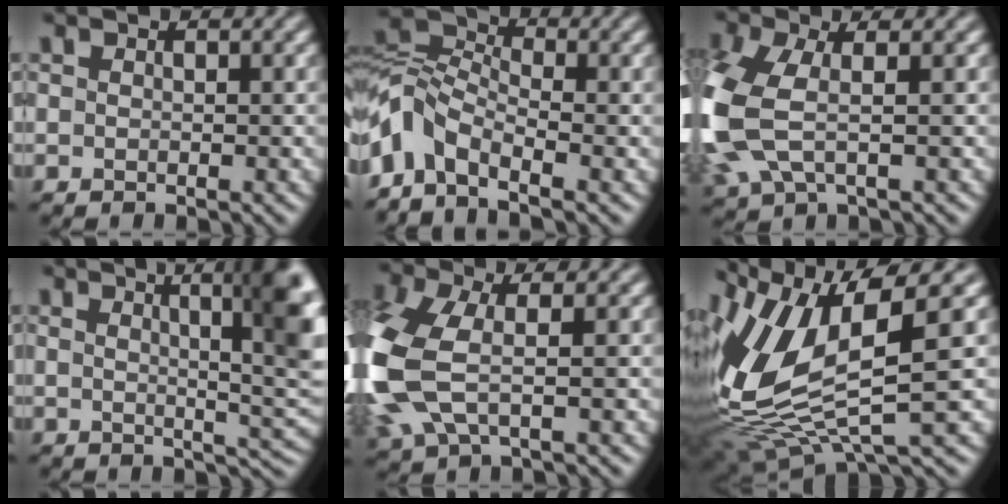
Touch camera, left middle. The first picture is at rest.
{"total": 5.8, "force": [-2.7, 3.1, 4.0], "torque": [-0.086, 0.015, -0.073]}
{"total": 7.9, "force": [-0.7, 4.4, 6.5], "torque": [-0.194, -0.006, -0.022]}
{"total": 9.4, "force": [2.7, 2.3, 8.7], "torque": [-0.085, 0.014, 0.028]}
{"total": 8.9, "force": [-0.9, 4.9, 7.3], "torque": [-0.217, -0.009, -0.021]}
{"total": 10.1, "force": [2.4, 3.5, 9.2], "torque": [-0.212, -0.007, 0.049]}